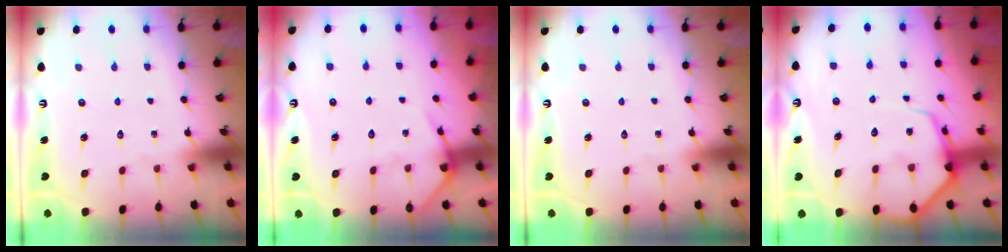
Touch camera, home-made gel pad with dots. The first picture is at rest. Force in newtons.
{"total": 7.7, "press": 7.7, "slide": 0.7}
{"total": 0.0}
{"total": 7.9, "press": 7.8, "slide": 1.0}